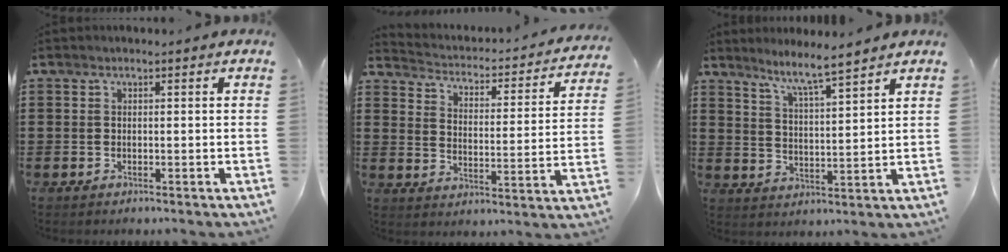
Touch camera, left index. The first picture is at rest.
{"total": 1.8, "force": [1.8, 0.3, 0.4], "torque": [-0.027, -0.026, 0.018]}
{"total": 5.1, "force": [4.6, -0.9, 2.0], "torque": [-0.057, -0.029, 0.076]}